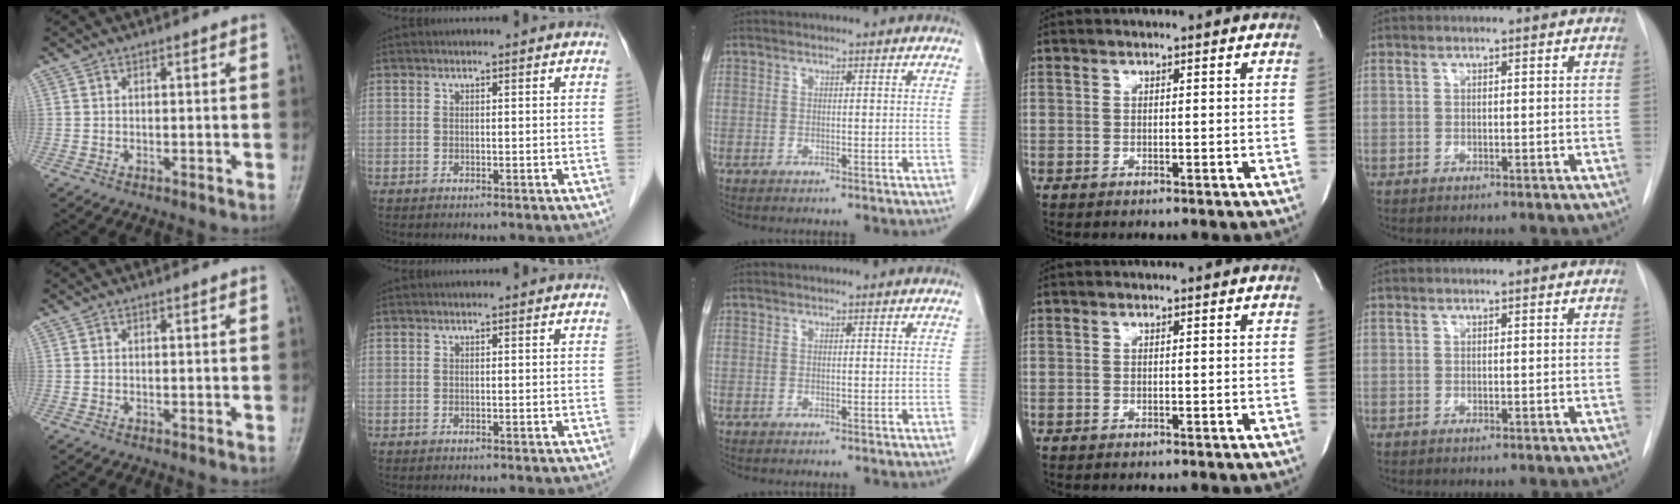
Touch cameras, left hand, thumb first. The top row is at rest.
{}